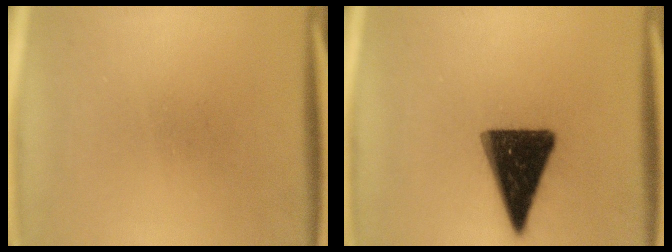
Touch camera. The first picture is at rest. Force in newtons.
{"total": 15.2}